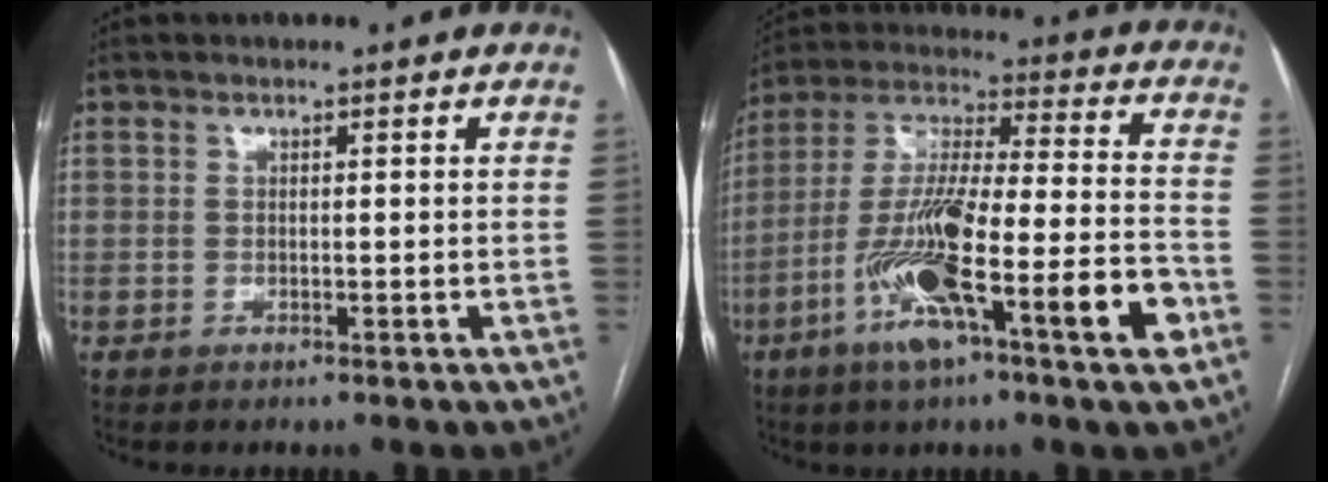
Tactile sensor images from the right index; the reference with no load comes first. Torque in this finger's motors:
{"motor_torque": [1.61, -0.53, 1.05, 0.21]}